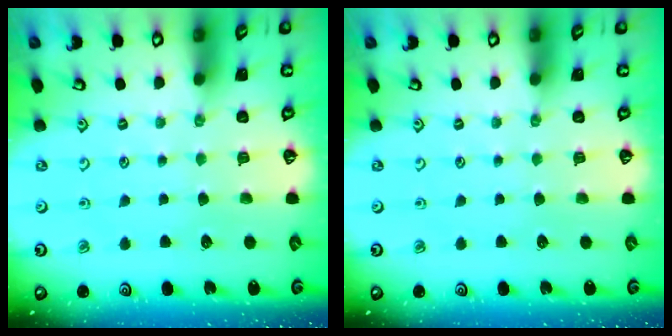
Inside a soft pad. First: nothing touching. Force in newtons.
{"total": 0.0}